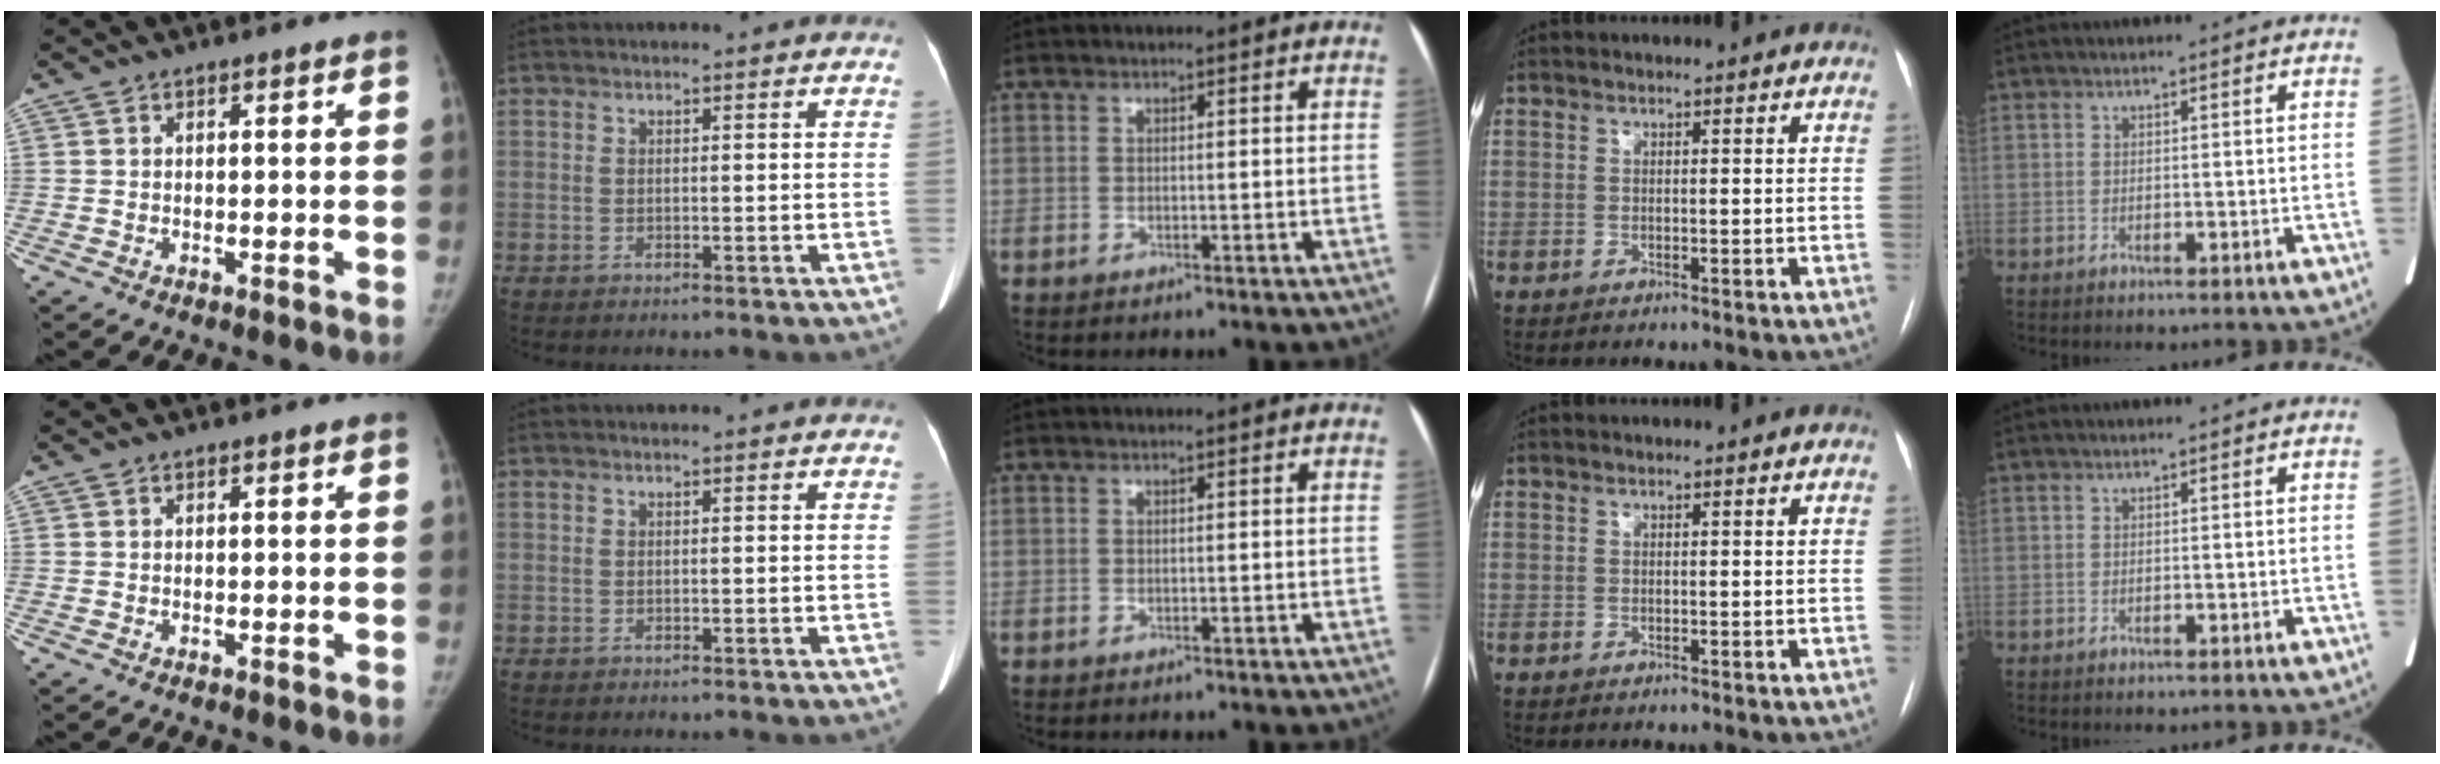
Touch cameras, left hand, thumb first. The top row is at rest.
{}